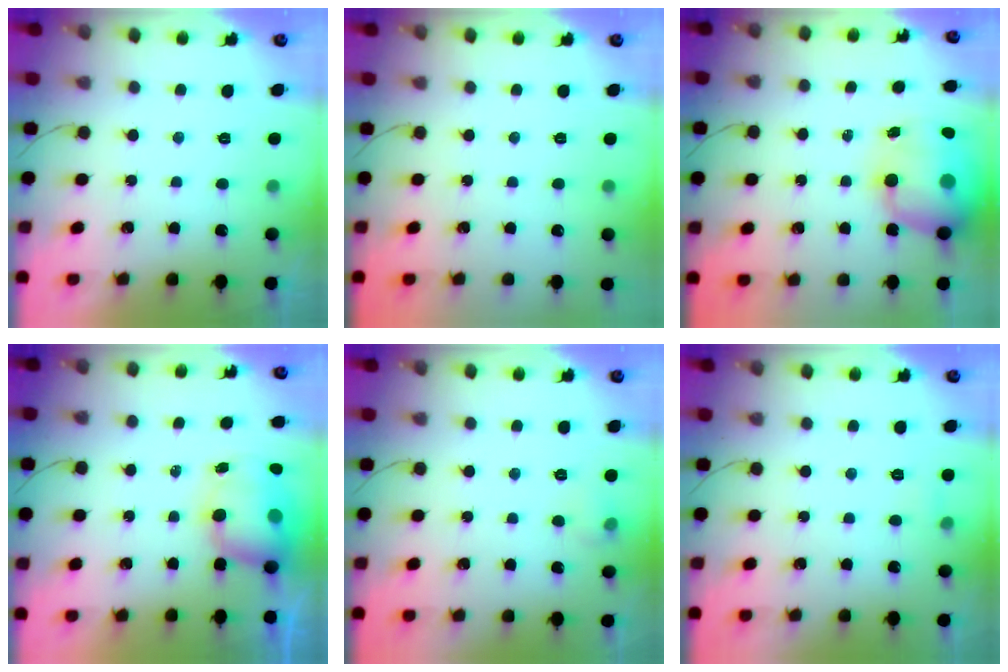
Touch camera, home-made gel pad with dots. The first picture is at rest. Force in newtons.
{"total": 0.0}
{"total": 17.5, "press": 16.9, "slide": 4.4}
{"total": 9.5, "press": 9.2, "slide": 2.6}
{"total": 4.6, "press": 4.3, "slide": 1.7}
{"total": 6.3, "press": 1.7, "slide": 6.1}